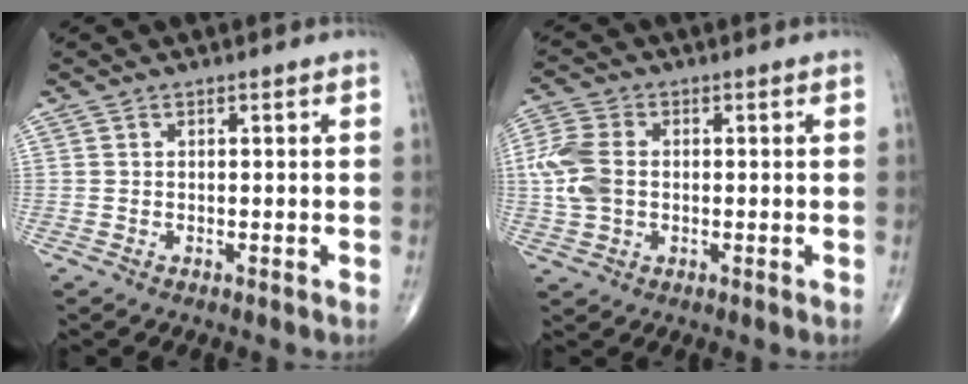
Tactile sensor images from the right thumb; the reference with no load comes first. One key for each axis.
{"total": 8.1, "fx": 0.0, "fy": 5.7, "fz": 5.8, "tx": -0.140, "ty": 0.010, "tz": -0.003}